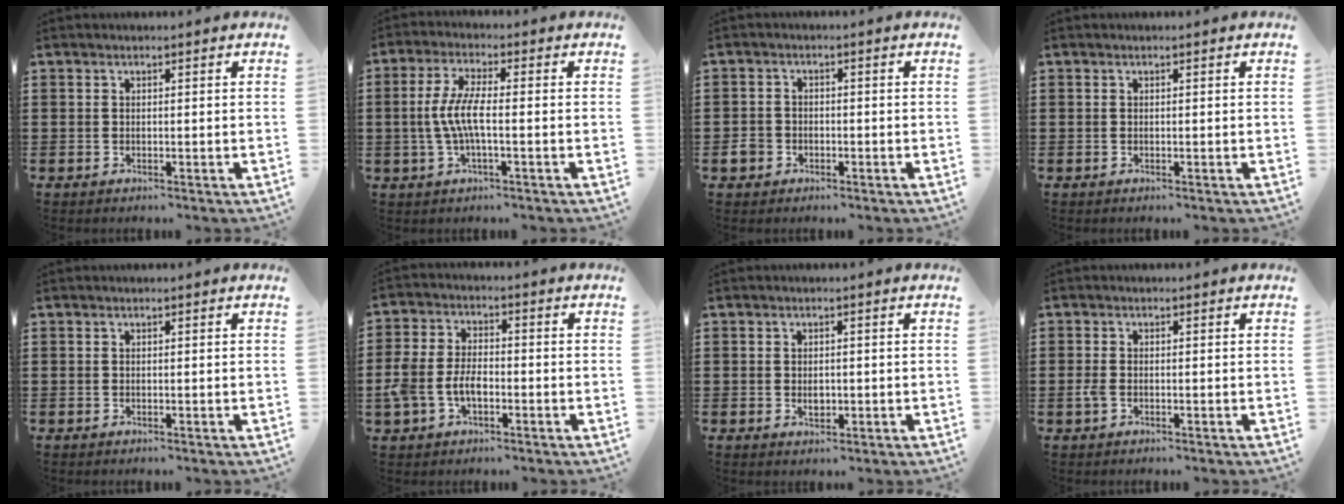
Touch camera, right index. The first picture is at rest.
{"total": 5.9, "force": [-1.0, 1.3, 5.7], "torque": [-0.136, -0.010, -0.031]}
{"total": 2.7, "force": [-1.3, 2.2, 0.8], "torque": [-0.027, -0.001, -0.029]}
{"total": 0.0}
{"total": 0.0}
{"total": 6.0, "force": [-1.9, 3.6, 4.4], "torque": [-0.118, -0.003, -0.046]}
{"total": 1.9, "force": [0.0, 1.1, 1.5], "torque": [-0.021, 0.001, -0.002]}
{"total": 1.7, "force": [-0.6, 1.0, 1.3], "torque": [-0.041, -0.005, -0.016]}